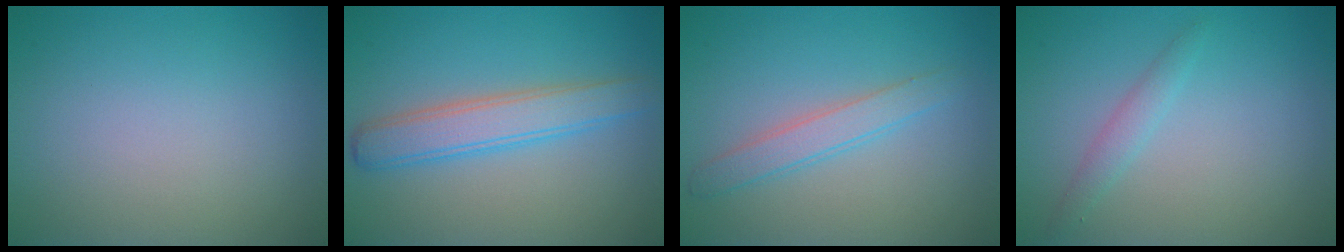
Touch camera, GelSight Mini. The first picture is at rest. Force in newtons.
{"total": 3.9, "press": 3.9, "slide": 0.1}
{"total": 2.2, "press": 2.2, "slide": 0.1}
{"total": 1.4, "press": 1.4, "slide": 0.0}